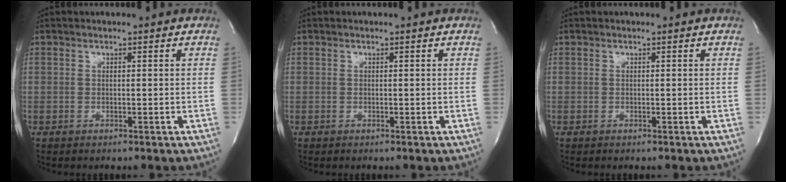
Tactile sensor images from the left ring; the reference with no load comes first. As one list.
[{"total": 0.0}, {"total": 0.0}]